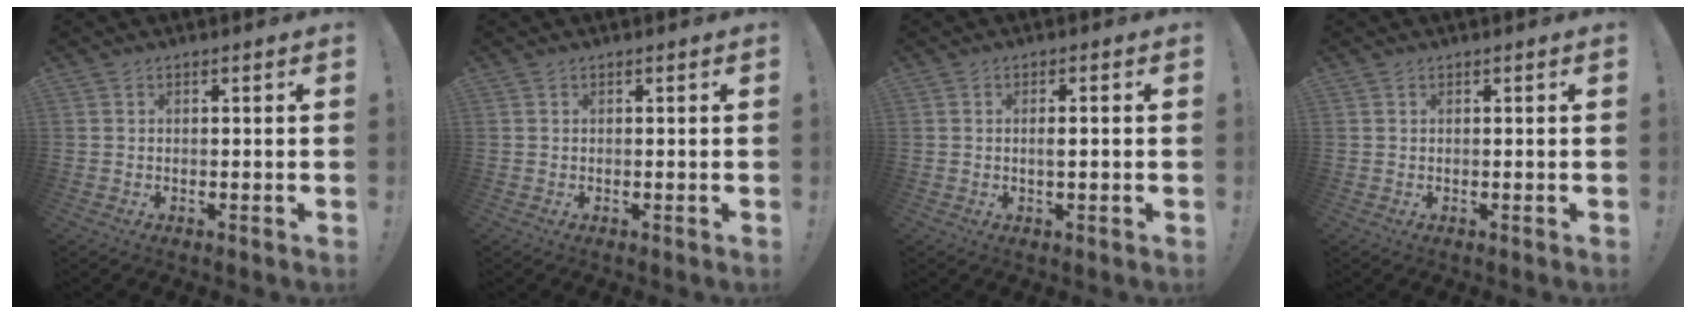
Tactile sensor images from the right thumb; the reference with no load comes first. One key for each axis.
{"total": 0.0}
{"total": 2.2, "fx": -0.2, "fy": 0.3, "fz": 2.1, "tx": -0.036, "ty": -0.001, "tz": -0.006}
{"total": 0.0}